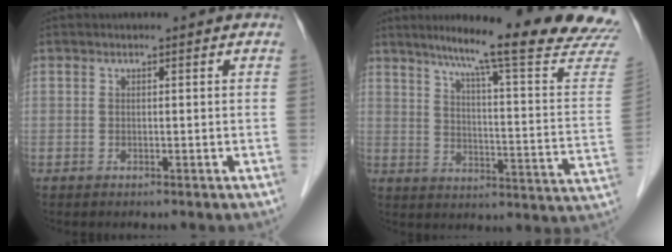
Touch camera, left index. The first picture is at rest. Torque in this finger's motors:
{"motor_torque": [0.23, -1.45, 0.13, 0.06]}